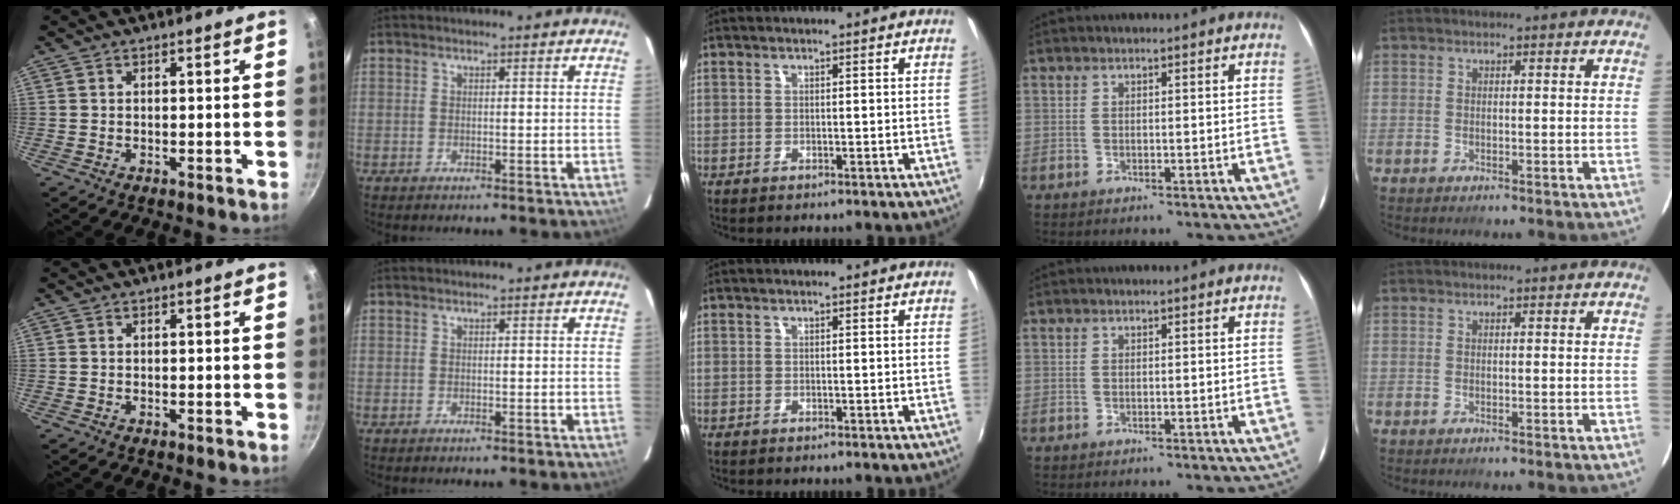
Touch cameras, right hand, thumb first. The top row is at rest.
{}